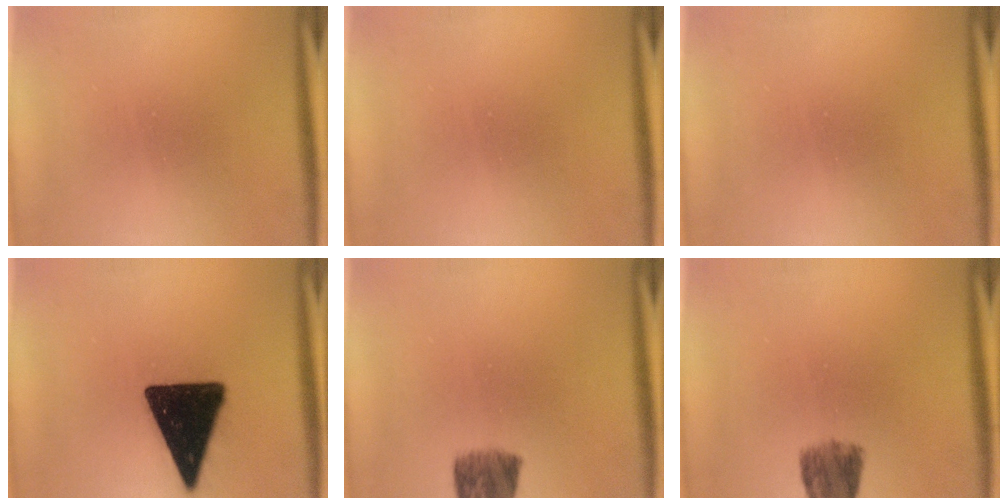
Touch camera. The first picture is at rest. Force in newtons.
{"total": 0.0}
{"total": 0.0}
{"total": 17.1}
{"total": 7.1}
{"total": 5.3}